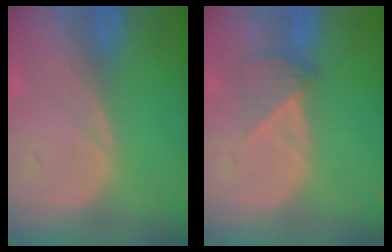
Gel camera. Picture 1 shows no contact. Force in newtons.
{"total": 3.2, "press": 3.0, "slide": 1.1}